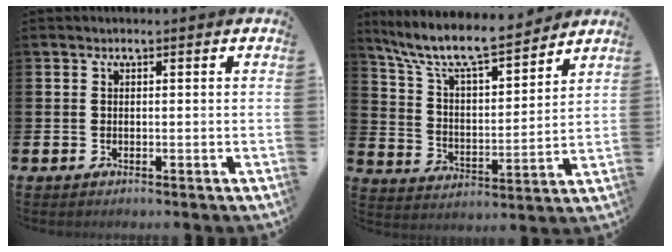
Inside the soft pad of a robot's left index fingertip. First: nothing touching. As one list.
[{"total": 10.1, "force": [9.0, 1.9, 4.1], "torque": [-0.113, -0.059, 0.155]}]